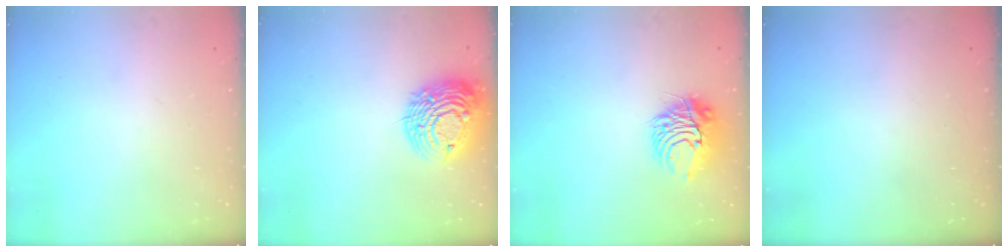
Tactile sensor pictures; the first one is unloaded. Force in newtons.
{"total": 14.8, "press": 14.7, "slide": 1.3}
{"total": 10.0, "press": 9.9, "slide": 0.9}
{"total": 0.0}